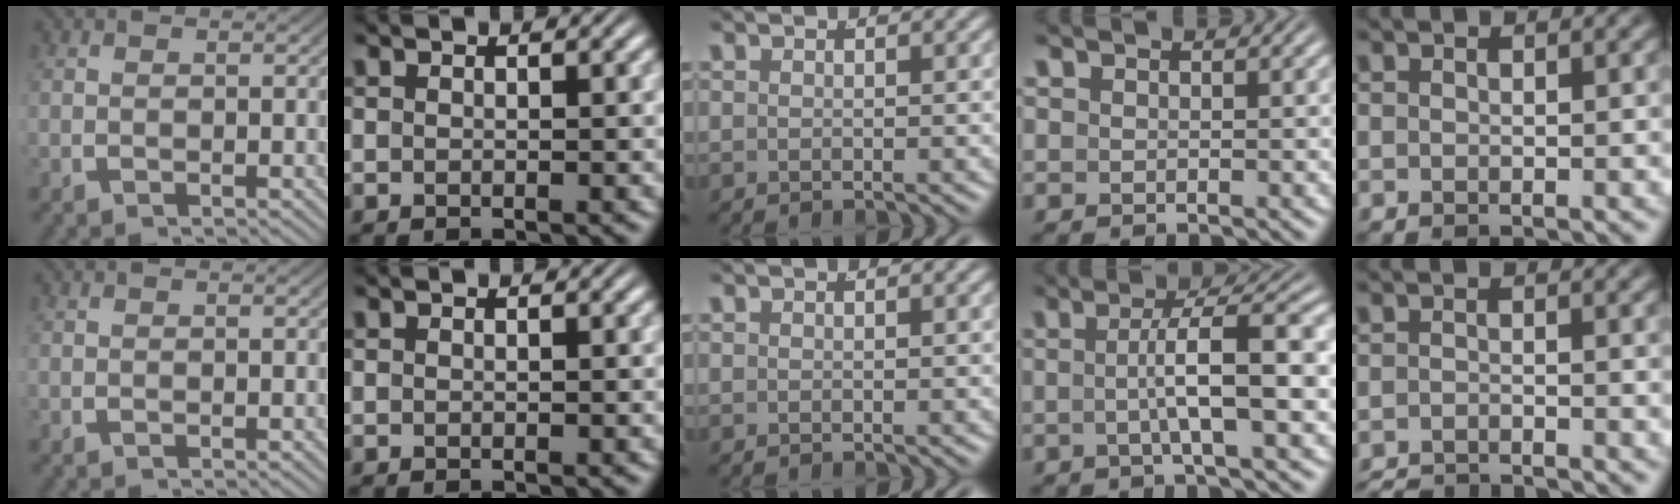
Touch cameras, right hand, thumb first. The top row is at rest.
{"ring": {"total": 4.9, "force": [-0.7, 0.0, 4.9], "torque": [-0.070, 0.005, -0.009]}, "little": {"total": 3.6, "force": [-3.6, 0.0, 0.1], "torque": [-0.001, -0.017, -0.055]}}